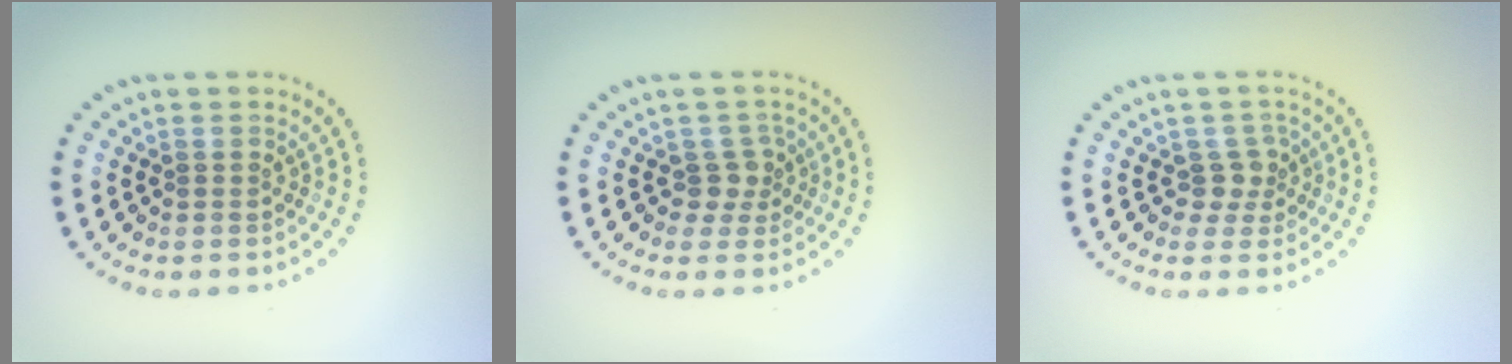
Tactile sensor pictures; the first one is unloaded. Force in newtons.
{"total": 1.7, "press": 1.4, "slide": 1.0}
{"total": 1.9, "press": 1.5, "slide": 1.2}